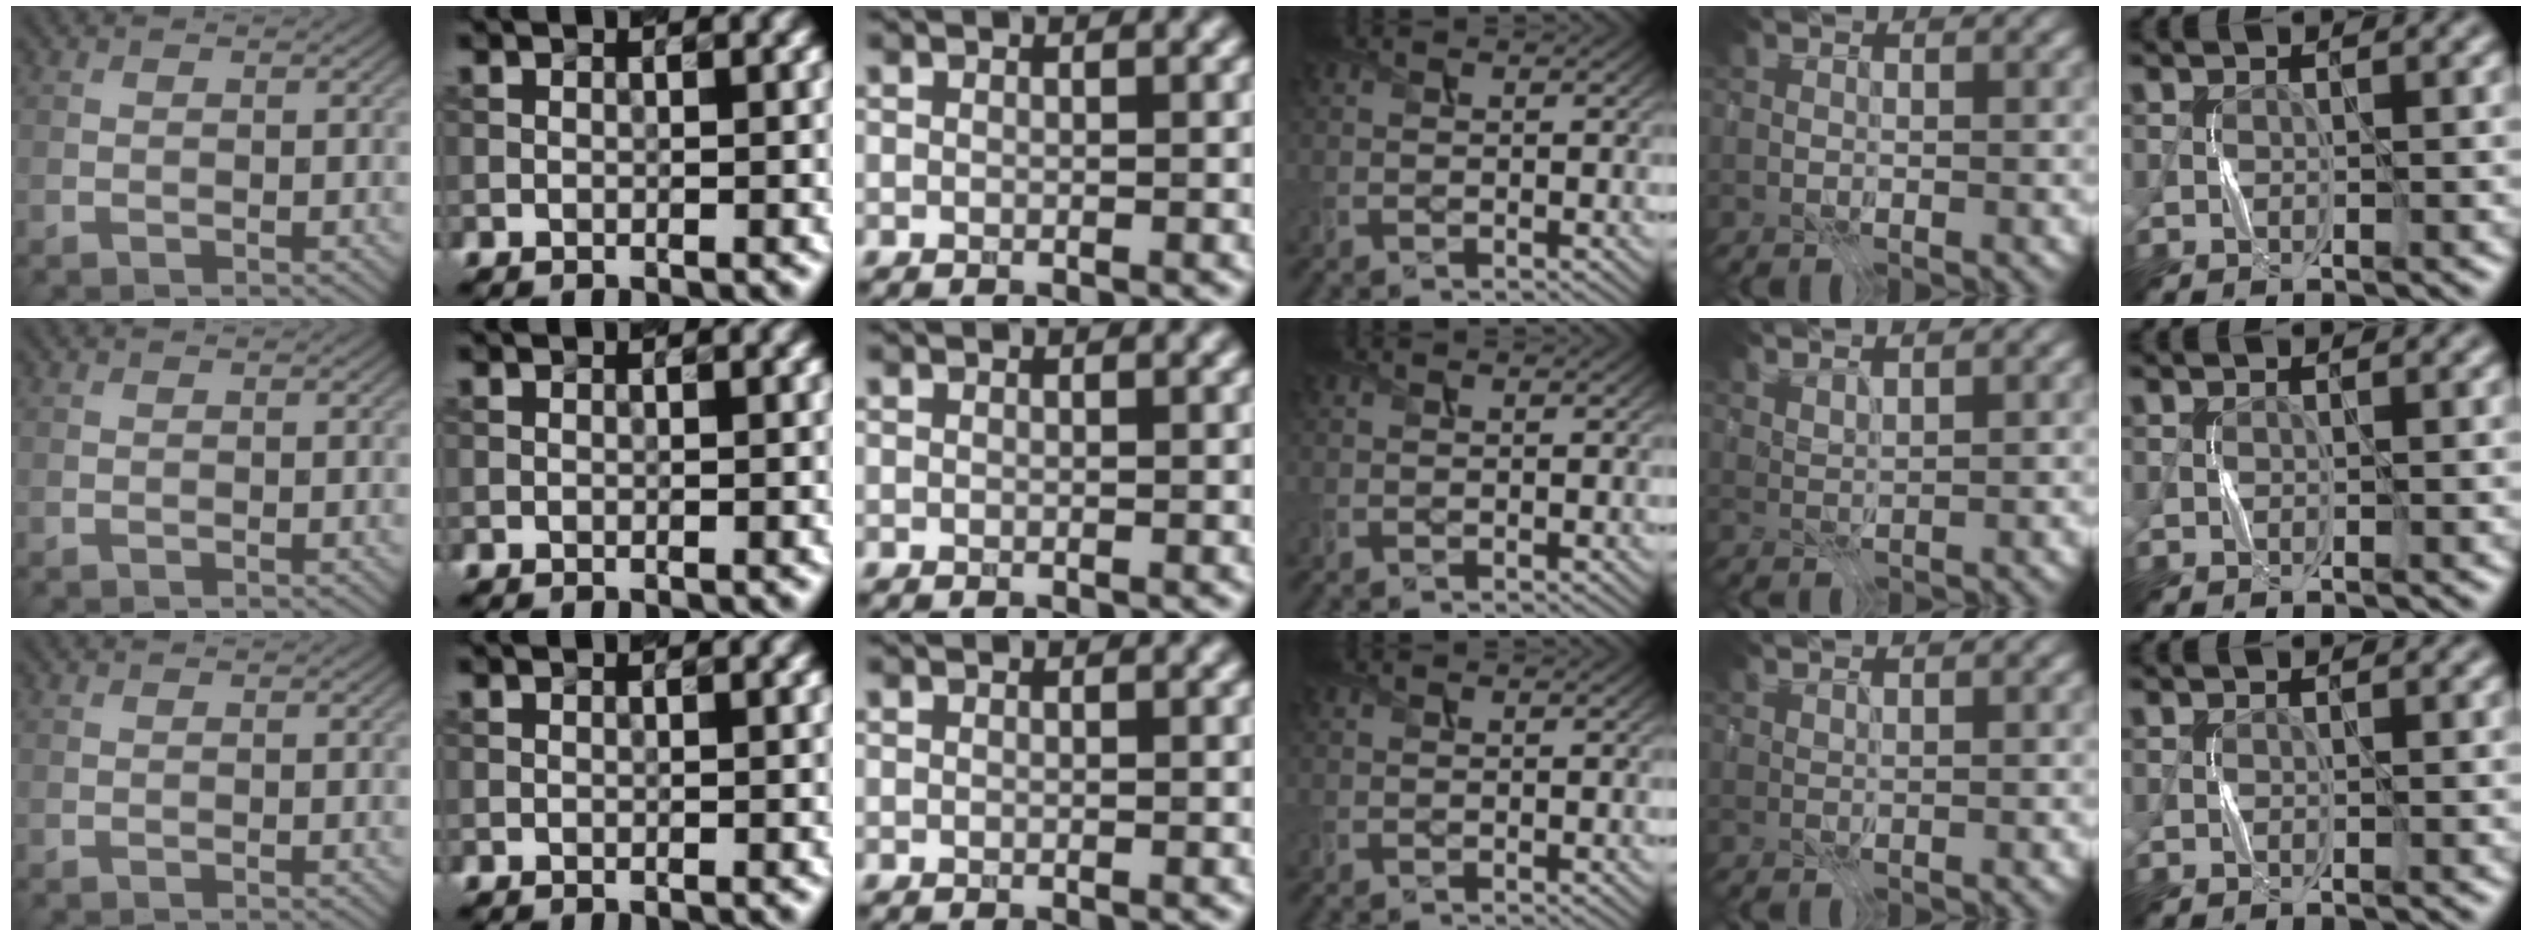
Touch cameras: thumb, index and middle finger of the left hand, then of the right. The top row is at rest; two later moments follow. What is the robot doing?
{"motion": "press", "object": "sticky note"}